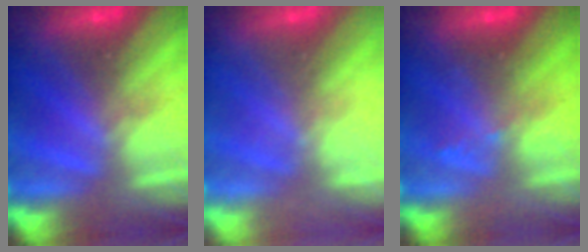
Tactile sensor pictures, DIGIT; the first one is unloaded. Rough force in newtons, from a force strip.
{"total": 2.3}
{"total": 2.3}